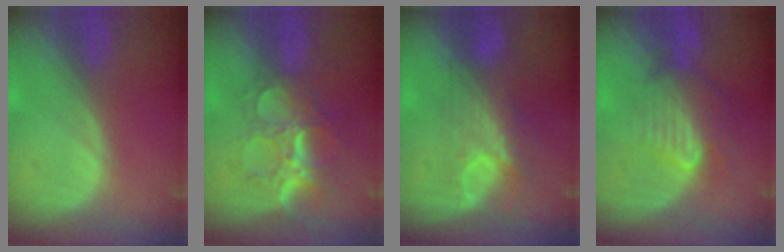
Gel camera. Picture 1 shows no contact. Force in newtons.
{"total": 9.1, "press": 7.7, "slide": 4.8}
{"total": 7.6, "press": 6.6, "slide": 3.7}
{"total": 7.9, "press": 7.3, "slide": 3.1}